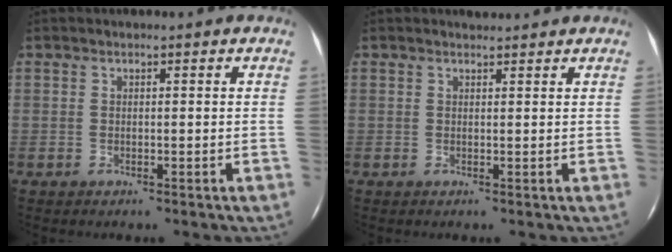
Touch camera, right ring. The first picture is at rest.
{"total": 1.2, "force": [1.2, 0.1, 0.1], "torque": [-0.005, 0.003, 0.019]}